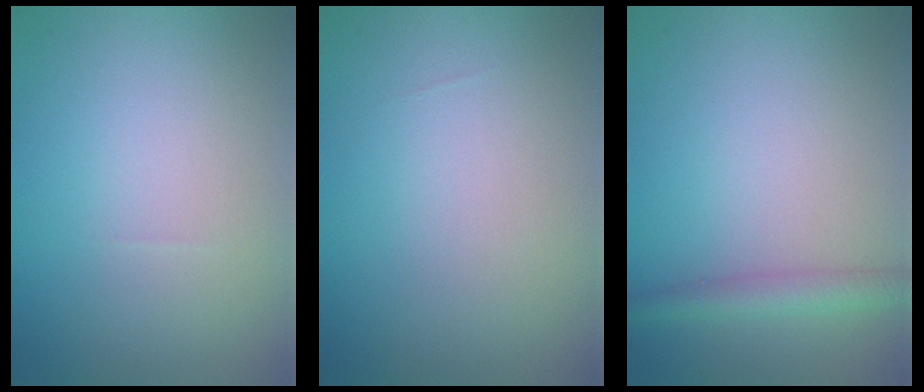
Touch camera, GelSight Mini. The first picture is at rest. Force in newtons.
{"total": 0.0}
{"total": 2.4, "press": 2.4, "slide": 0.2}